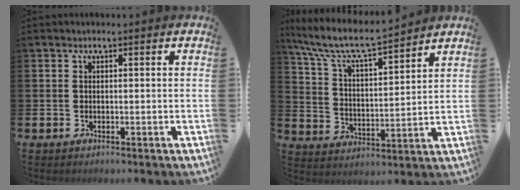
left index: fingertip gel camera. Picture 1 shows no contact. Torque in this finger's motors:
{"motor_torque": [0.96, -1.19, 0.16, 0.21]}